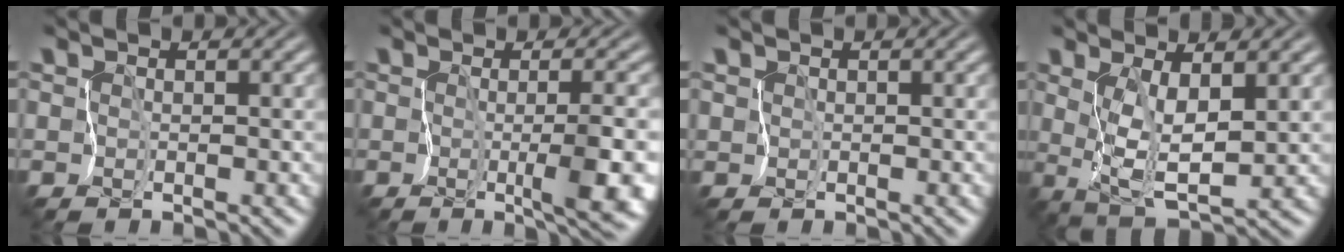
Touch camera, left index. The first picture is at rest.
{"total": 4.7, "force": [-1.2, 0.6, 4.5], "torque": [-0.071, -0.012, -0.018]}
{"total": 1.0, "force": [0.4, 0.9, 0.1], "torque": [0.002, 0.003, 0.006]}
{"total": 3.8, "force": [1.1, 1.0, 3.5], "torque": [-0.078, -0.014, 0.029]}